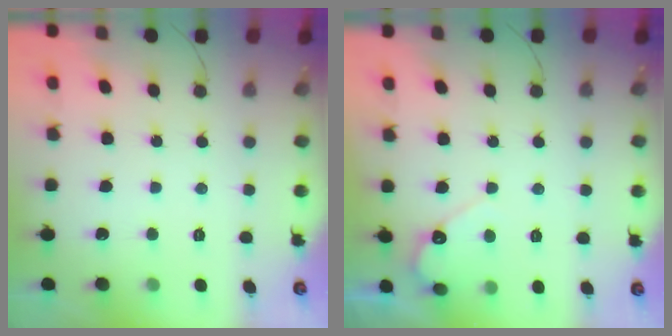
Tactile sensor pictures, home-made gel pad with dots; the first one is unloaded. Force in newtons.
{"total": 4.6, "press": 4.6, "slide": 0.3}